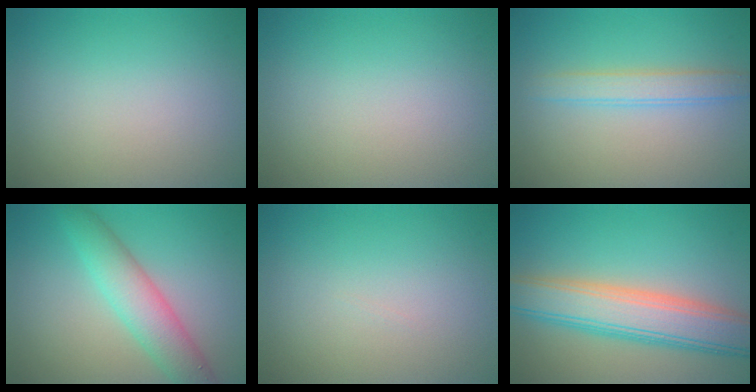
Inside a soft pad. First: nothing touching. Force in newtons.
{"total": 0.0}
{"total": 2.4, "press": 2.3, "slide": 0.2}
{"total": 4.8, "press": 4.8, "slide": 0.3}
{"total": 0.0}
{"total": 7.4, "press": 7.4, "slide": 0.1}